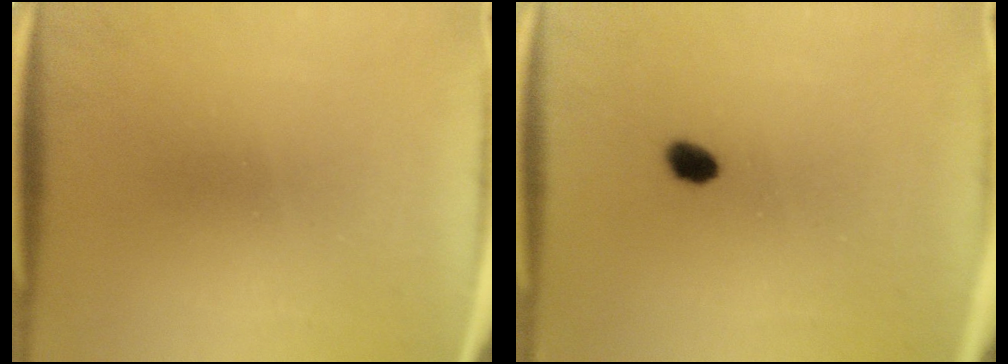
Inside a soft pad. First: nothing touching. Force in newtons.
{"total": 2.5}